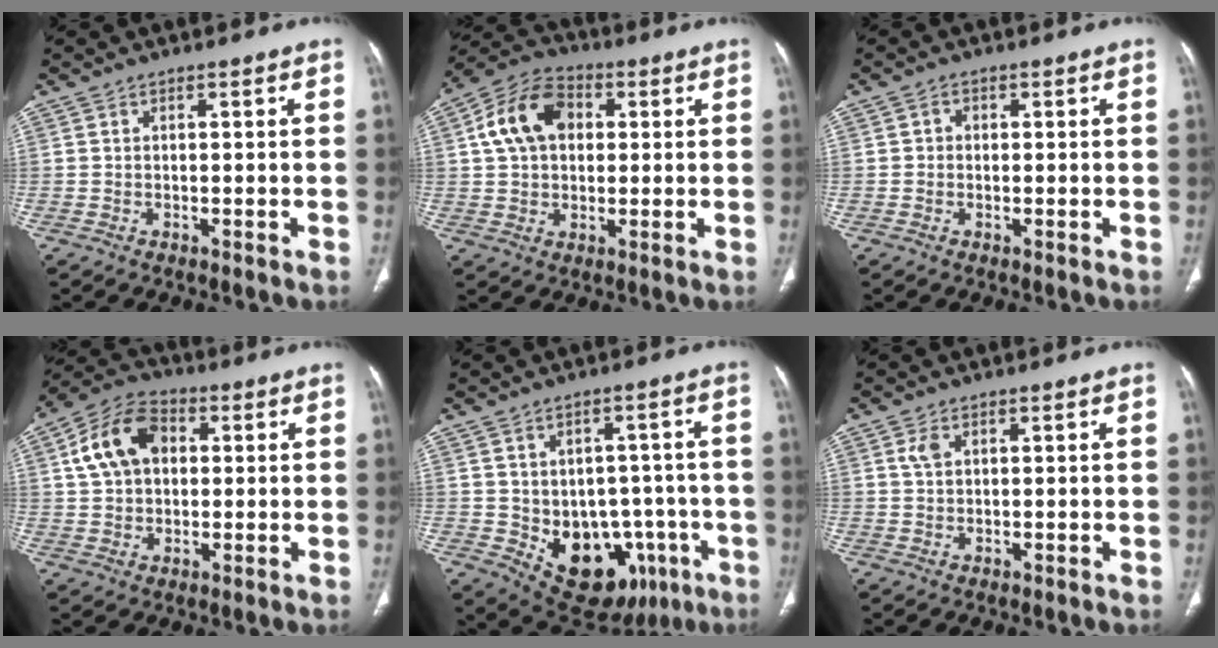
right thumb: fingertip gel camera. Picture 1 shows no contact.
{"total": 12.5, "force": [2.8, 8.9, 8.4], "torque": [-0.136, 0.019, 0.039]}
{"total": 1.3, "force": [0.0, 1.2, 0.5], "torque": [-0.002, 0.004, -0.002]}
{"total": 12.2, "force": [2.8, 8.4, 8.3], "torque": [-0.138, 0.018, 0.043]}
{"total": 16.1, "force": [-5.4, 11.4, 10.0], "torque": [-0.098, 0.023, -0.053]}
{"total": 2.1, "force": [0.9, 1.2, 1.5], "torque": [-0.033, 0.004, 0.022]}